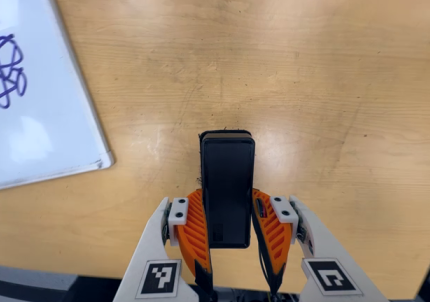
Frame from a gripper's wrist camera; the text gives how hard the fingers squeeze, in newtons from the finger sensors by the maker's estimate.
{"total": 7.2, "left": 5.3, "right": 9.2}